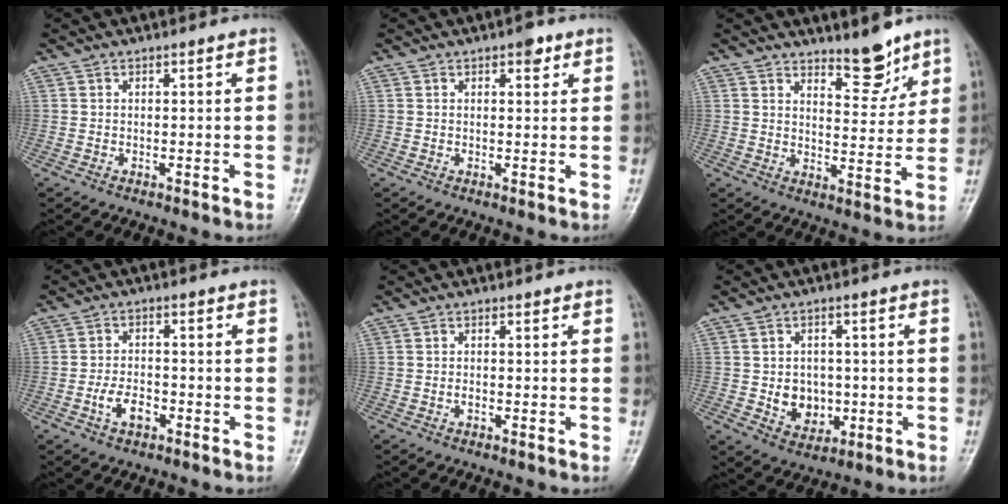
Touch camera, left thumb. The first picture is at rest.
{"total": 2.6, "force": [1.5, 1.3, 1.7], "torque": [-0.012, -0.004, 0.017]}
{"total": 7.2, "force": [5.7, 2.4, 3.6], "torque": [-0.030, -0.050, 0.089]}
{"total": 4.7, "force": [-2.0, 2.8, 3.2], "torque": [-0.056, 0.015, -0.038]}
{"total": 0.7, "force": [-0.1, 0.5, 0.5], "torque": [-0.003, 0.001, -0.006]}
{"total": 6.9, "force": [-0.6, 5.8, 3.8], "torque": [-0.025, 0.002, 0.002]}